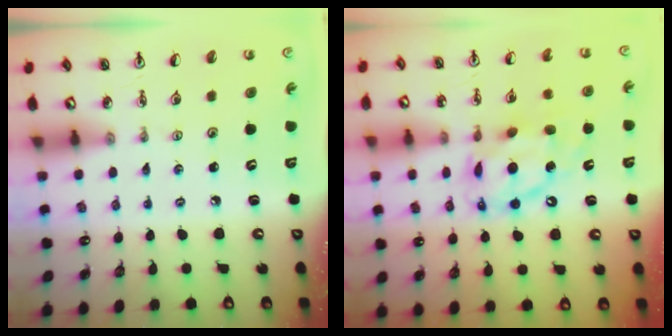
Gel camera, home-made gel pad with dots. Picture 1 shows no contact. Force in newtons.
{"total": 13.2, "press": 13.1, "slide": 1.4}